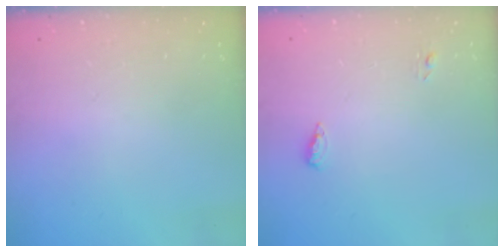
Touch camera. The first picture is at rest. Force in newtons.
{"total": 4.9, "press": 4.6, "slide": 1.5}